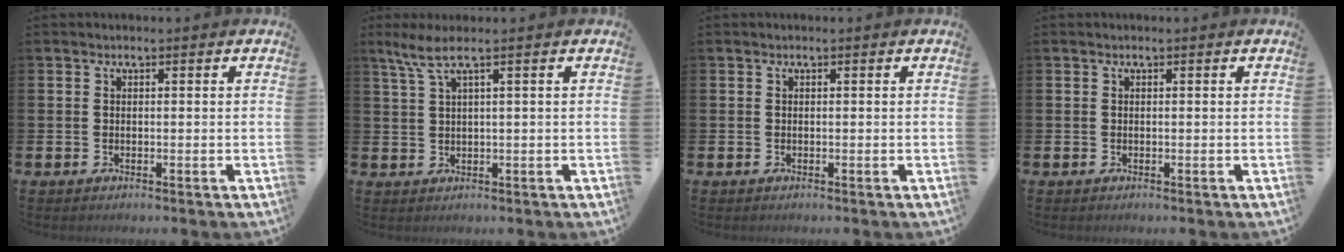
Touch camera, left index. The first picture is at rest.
{"total": 3.4, "force": [1.8, 0.0, 2.9], "torque": [-0.063, 0.004, 0.031]}
{"total": 0.0}
{"total": 0.0}